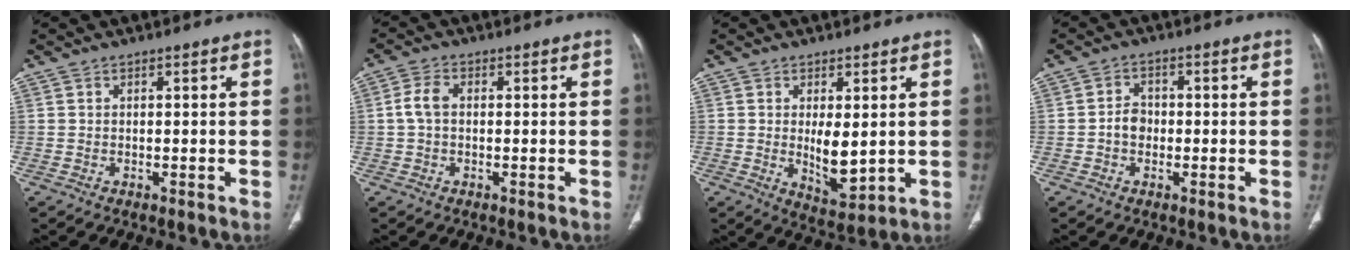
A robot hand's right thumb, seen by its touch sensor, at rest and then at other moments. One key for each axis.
{"total": 3.7, "fx": 0.1, "fy": 2.4, "fz": 2.8, "tx": -0.061, "ty": 0.010, "tz": -0.003}
{"total": 6.9, "fx": 0.2, "fy": 3.0, "fz": 6.3, "tx": -0.090, "ty": -0.020, "tz": 0.017}
{"total": 3.4, "fx": -0.7, "fy": 2.7, "fz": 1.9, "tx": -0.018, "ty": 0.012, "tz": -0.020}